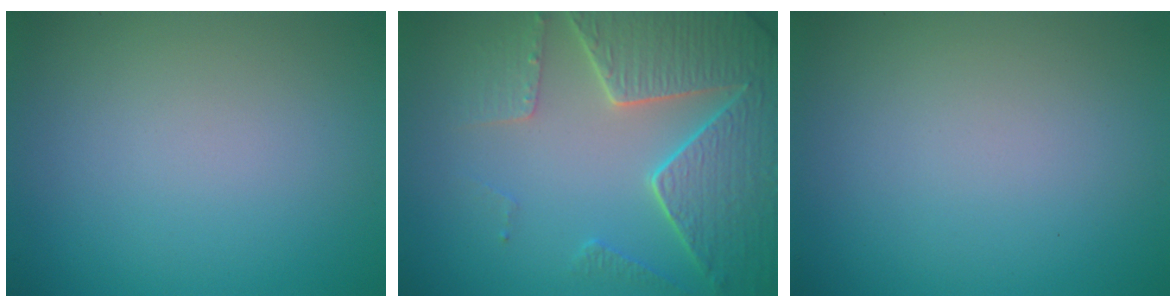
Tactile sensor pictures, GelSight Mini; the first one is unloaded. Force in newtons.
{"total": 7.2, "press": 5.7, "slide": 4.5}
{"total": 0.0}